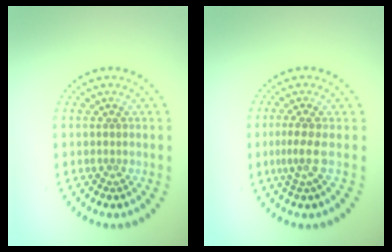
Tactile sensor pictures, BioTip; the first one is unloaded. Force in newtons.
{"total": 2.2, "press": 1.5, "slide": 1.6}